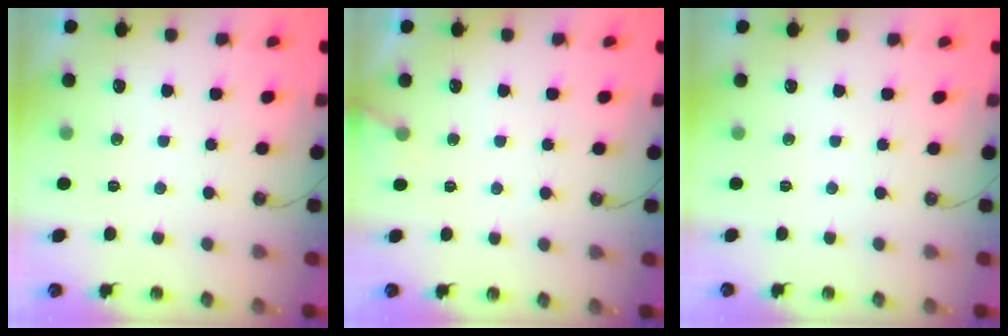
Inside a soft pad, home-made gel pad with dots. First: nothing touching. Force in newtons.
{"total": 6.8, "press": 6.8, "slide": 0.4}
{"total": 0.0}